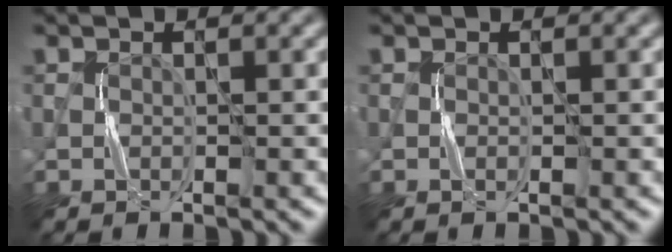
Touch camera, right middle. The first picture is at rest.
{"total": 0.0}